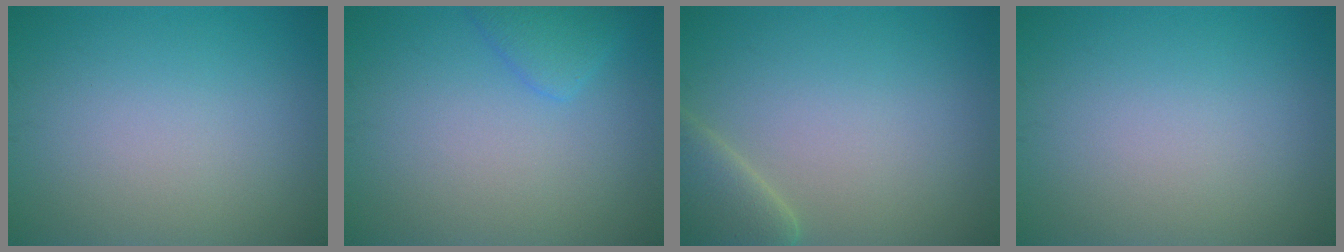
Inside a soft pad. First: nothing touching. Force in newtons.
{"total": 2.0, "press": 1.9, "slide": 0.0}
{"total": 3.8, "press": 3.8, "slide": 0.4}
{"total": 0.0}